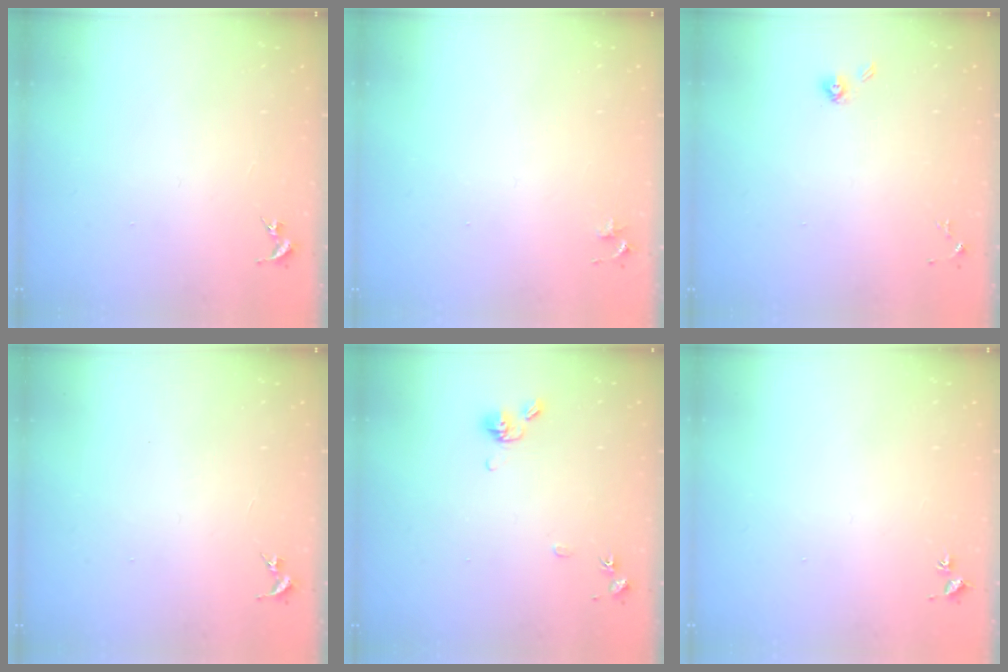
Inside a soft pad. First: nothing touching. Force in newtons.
{"total": 3.2, "press": 3.2, "slide": 0.4}
{"total": 4.2, "press": 3.8, "slide": 1.7}
{"total": 0.0}
{"total": 8.5, "press": 8.3, "slide": 2.0}
{"total": 2.1, "press": 2.1, "slide": 0.2}